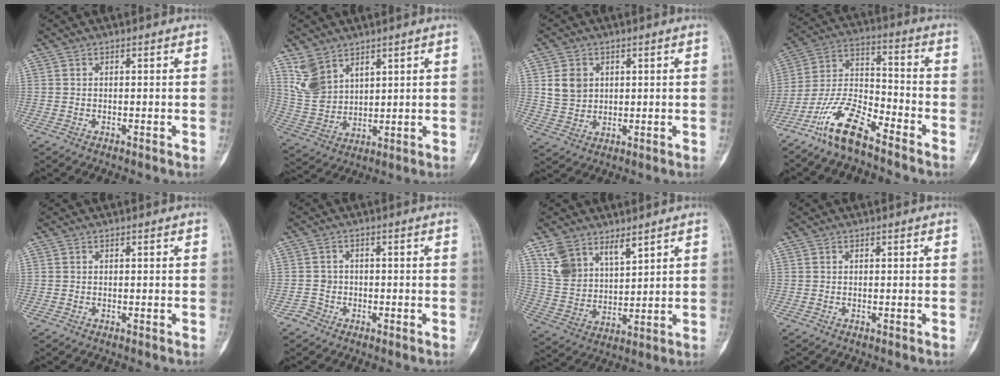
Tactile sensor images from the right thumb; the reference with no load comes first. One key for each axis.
{"total": 8.7, "fx": 5.6, "fy": 5.4, "fz": 4.0, "tx": -0.069, "ty": -0.022, "tz": 0.129}
{"total": 5.7, "fx": 1.7, "fy": 4.7, "fz": 2.7, "tx": -0.033, "ty": -0.007, "tz": 0.039}
{"total": 12.3, "fx": -9.1, "fy": 3.6, "fz": 7.5, "tx": -0.152, "ty": 0.068, "tz": -0.182}
{"total": 0.0}
{"total": 2.2, "fx": -1.3, "fy": 1.8, "fz": -0.1, "tx": 0.014, "ty": 0.010, "tz": -0.031}
{"total": 10.1, "fx": 6.8, "fy": 5.7, "fz": 4.8, "tx": -0.072, "ty": -0.031, "tz": 0.144}
{"total": 0.0}